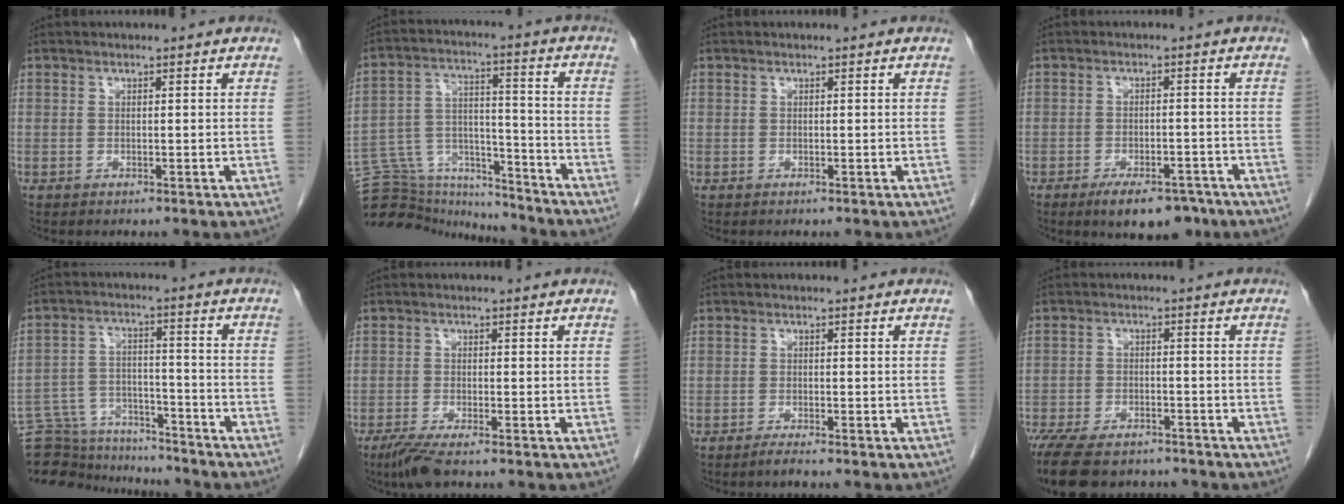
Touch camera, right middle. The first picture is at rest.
{"total": 15.2, "force": [-14.7, 3.3, 1.6], "torque": [-0.035, 0.050, -0.240]}
{"total": 0.0}
{"total": 7.4, "force": [-5.4, 3.0, 4.1], "torque": [-0.058, -0.001, -0.079]}
{"total": 14.2, "force": [-13.6, 3.1, 2.3], "torque": [-0.040, 0.029, -0.214]}
{"total": 3.8, "force": [-2.8, 0.2, 2.6], "torque": [-0.053, -0.011, -0.056]}
{"total": 1.1, "force": [-0.9, -0.3, 0.5], "torque": [-0.014, -0.003, -0.019]}
{"total": 13.2, "force": [-10.5, 5.2, 6.1], "torque": [-0.135, -0.015, -0.159]}